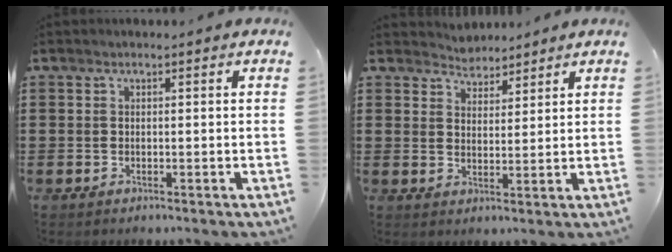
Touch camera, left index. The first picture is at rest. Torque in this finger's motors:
{"motor_torque": [0.56, -0.48, 0.01, -0.01]}